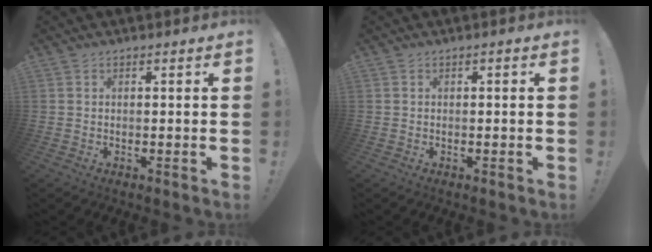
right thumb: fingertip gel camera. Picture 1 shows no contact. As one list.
[{"total": 0.5, "force": [-0.4, 0.3, 0.2], "torque": [-0.009, 0.004, -0.006]}]